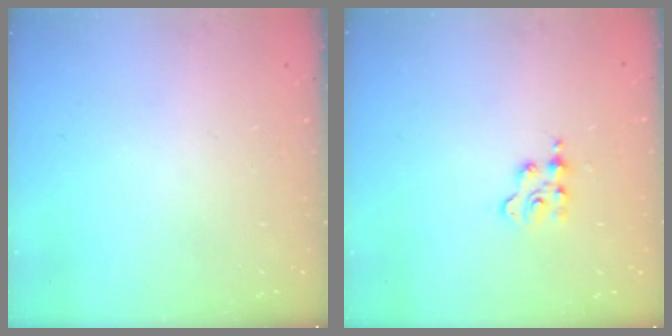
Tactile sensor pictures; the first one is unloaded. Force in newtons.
{"total": 2.3, "press": 2.3, "slide": 0.3}